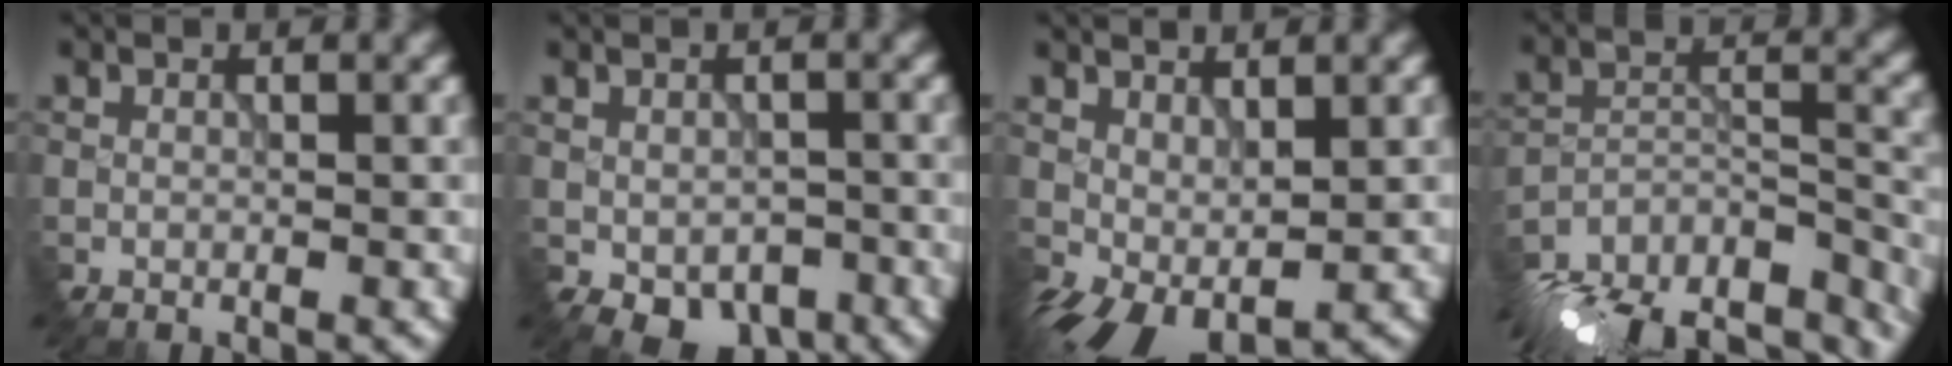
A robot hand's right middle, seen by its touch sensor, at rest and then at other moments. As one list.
[{"total": 5.1, "force": [-2.4, 3.4, 2.9], "torque": [-0.044, -0.024, -0.023]}, {"total": 4.8, "force": [-0.9, 2.8, 3.8], "torque": [-0.080, -0.014, -0.003]}, {"total": 15.4, "force": [-14.0, 4.5, 4.8], "torque": [-0.075, -0.005, -0.184]}]